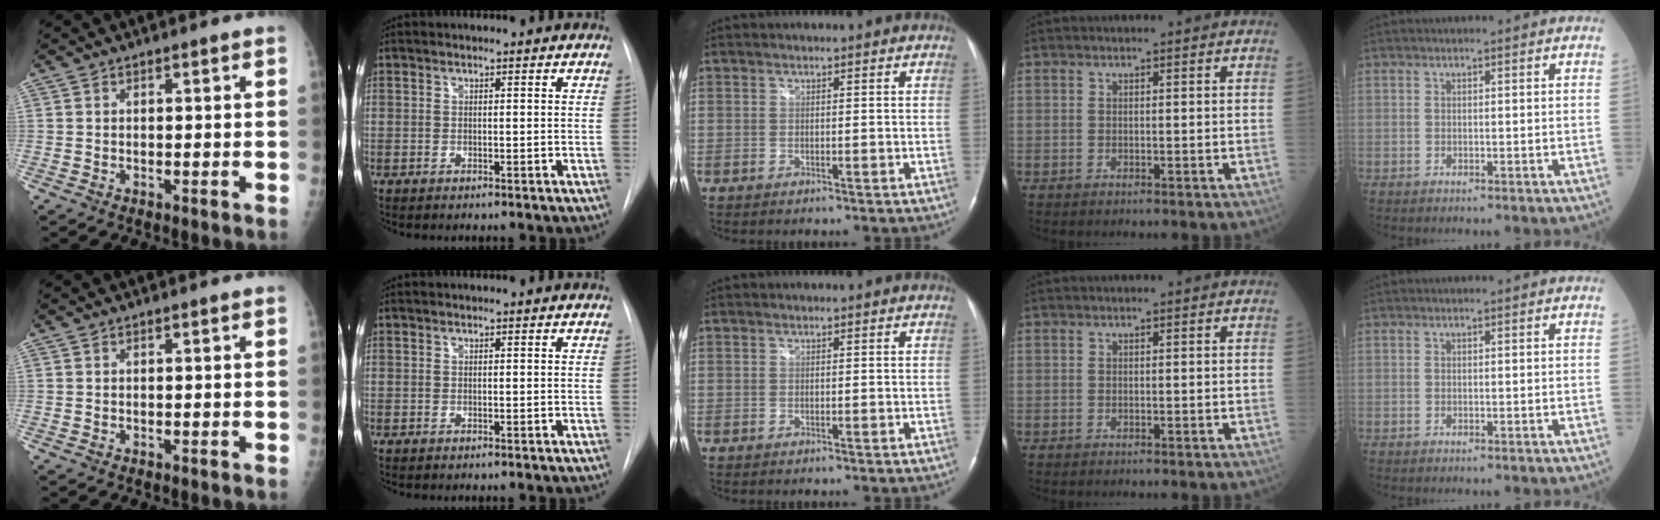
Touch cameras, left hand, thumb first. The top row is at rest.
{}